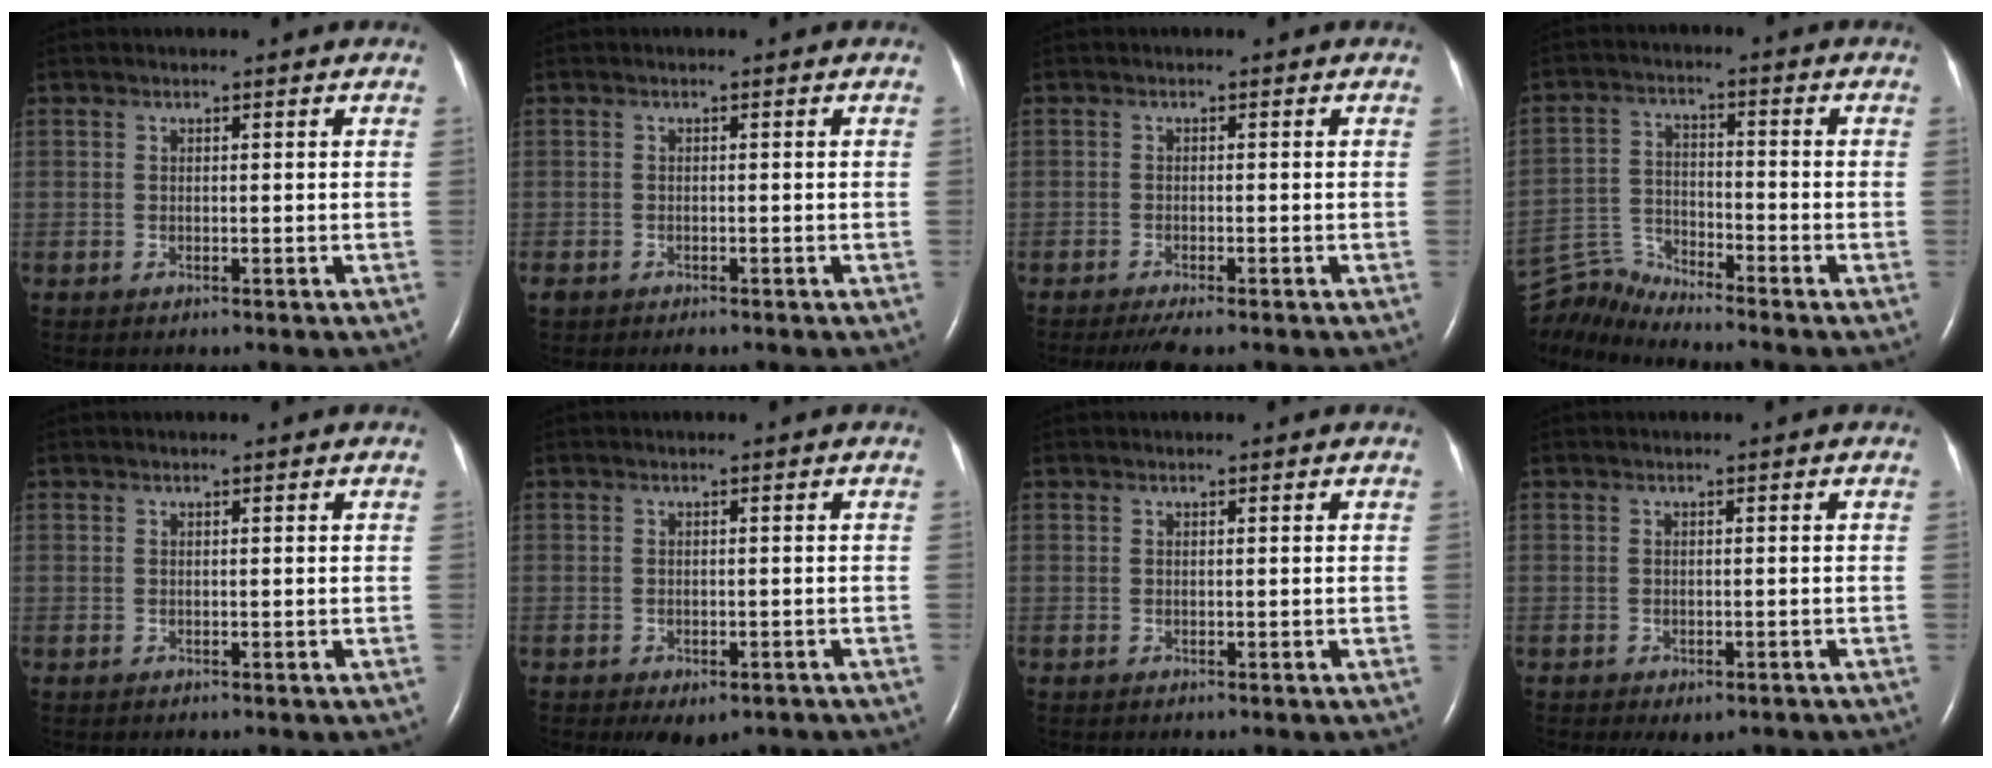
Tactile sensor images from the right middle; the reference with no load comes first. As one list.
[{"total": 2.2, "force": [-1.6, 1.0, 1.0], "torque": [-0.022, -0.006, -0.022]}, {"total": 4.0, "force": [-3.2, 0.4, 2.4], "torque": [-0.038, -0.010, -0.046]}, {"total": 7.2, "force": [-7.1, -1.3, 0.1], "torque": [-0.018, 0.000, -0.136]}, {"total": 0.0}, {"total": 4.0, "force": [-2.9, 2.0, 1.9], "torque": [-0.020, -0.004, -0.033]}, {"total": 0.0}, {"total": 3.1, "force": [-2.3, 1.5, 1.5], "torque": [-0.015, -0.004, -0.026]}]